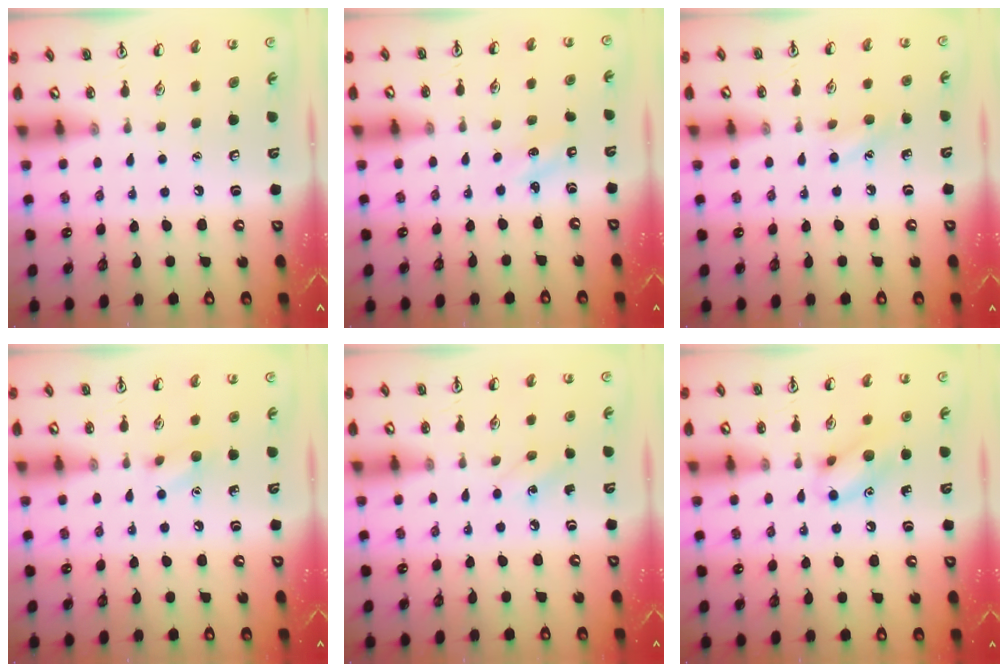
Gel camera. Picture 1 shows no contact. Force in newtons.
{"total": 1.3, "press": 1.2, "slide": 0.4}
{"total": 6.9, "press": 6.6, "slide": 2.0}
{"total": 6.6, "press": 6.4, "slide": 1.7}
{"total": 3.7, "press": 3.5, "slide": 1.2}
{"total": 10.1, "press": 10.1, "slide": 1.0}